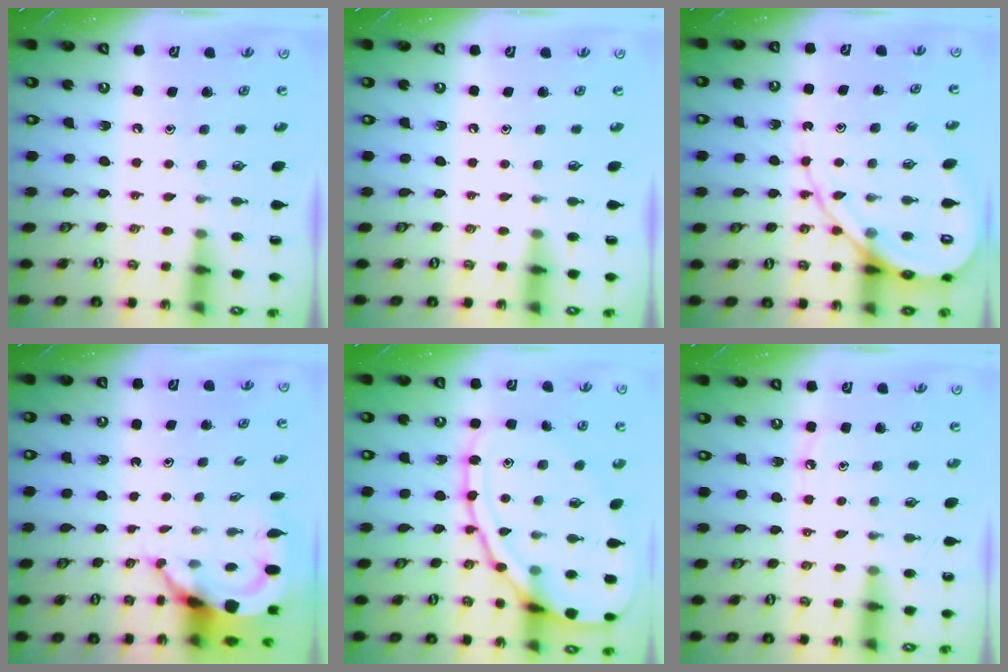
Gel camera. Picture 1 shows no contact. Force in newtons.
{"total": 0.0}
{"total": 11.5, "press": 11.5, "slide": 1.2}
{"total": 5.5, "press": 5.4, "slide": 0.6}
{"total": 15.8, "press": 15.8, "slide": 0.9}
{"total": 3.8, "press": 3.7, "slide": 0.5}